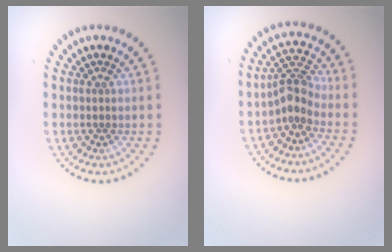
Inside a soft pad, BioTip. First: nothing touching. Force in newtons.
{"total": 2.8, "press": 2.1, "slide": 1.8}